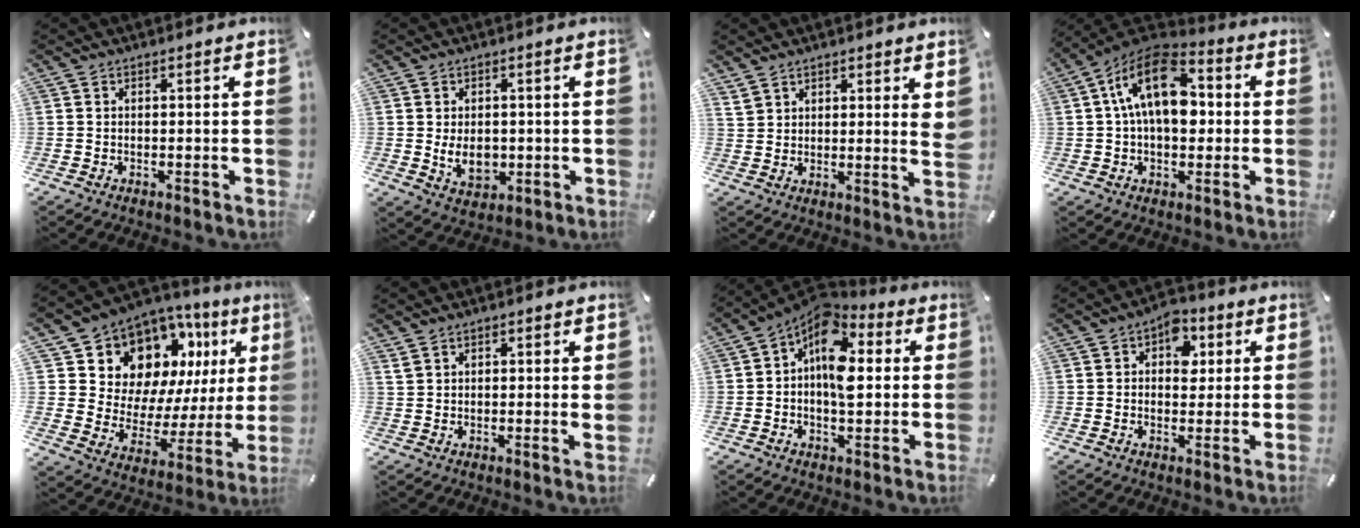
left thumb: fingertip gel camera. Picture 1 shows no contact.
{"total": 6.6, "force": [-0.5, 5.0, 4.3], "torque": [-0.072, -0.007, -0.011]}
{"total": 4.1, "force": [3.3, 1.7, 1.8], "torque": [-0.037, -0.009, 0.062]}
{"total": 16.7, "force": [2.8, 10.3, 12.9], "torque": [-0.238, -0.001, 0.044]}
{"total": 13.4, "force": [9.2, 8.9, 3.8], "torque": [-0.054, -0.101, 0.170]}
{"total": 2.1, "force": [1.6, 1.0, 1.1], "torque": [-0.023, -0.001, 0.030]}
{"total": 13.3, "force": [2.9, 7.9, 10.2], "torque": [-0.180, -0.035, 0.046]}
{"total": 7.3, "force": [1.9, 5.4, 4.5], "torque": [-0.041, -0.005, 0.024]}